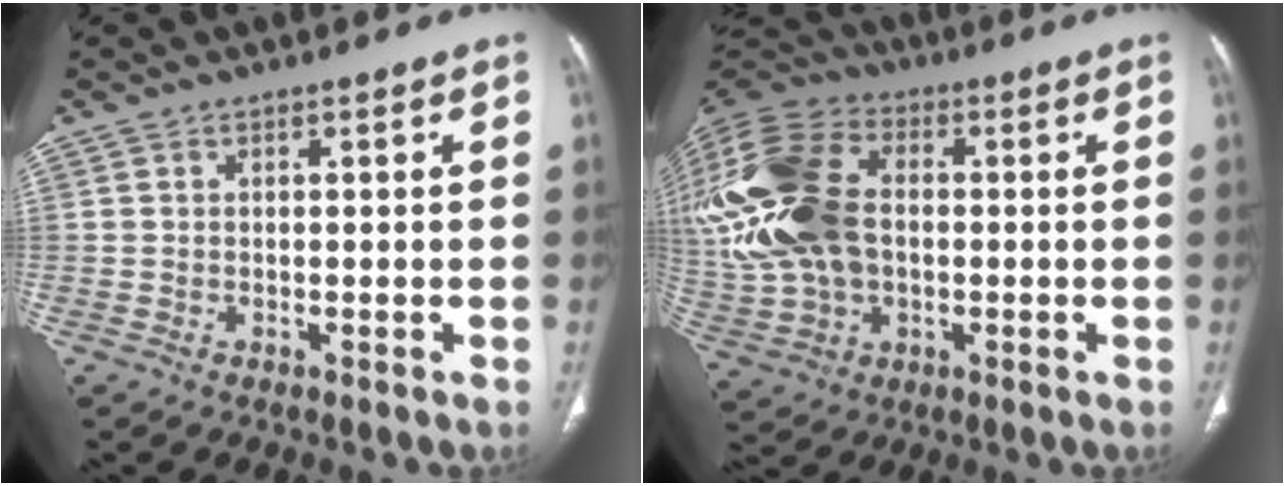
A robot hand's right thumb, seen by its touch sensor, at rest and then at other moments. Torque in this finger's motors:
{"motor_torque": [2.16, 2.20, 1.32, 0.56, 0.32]}